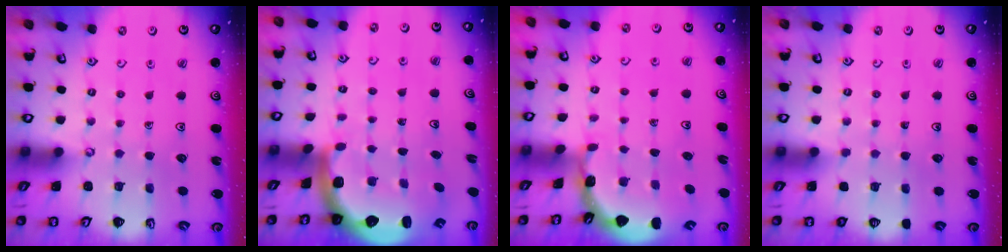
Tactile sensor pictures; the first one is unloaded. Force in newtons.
{"total": 2.8, "press": 2.5, "slide": 1.4}
{"total": 1.8, "press": 1.8, "slide": 0.1}
{"total": 0.0}